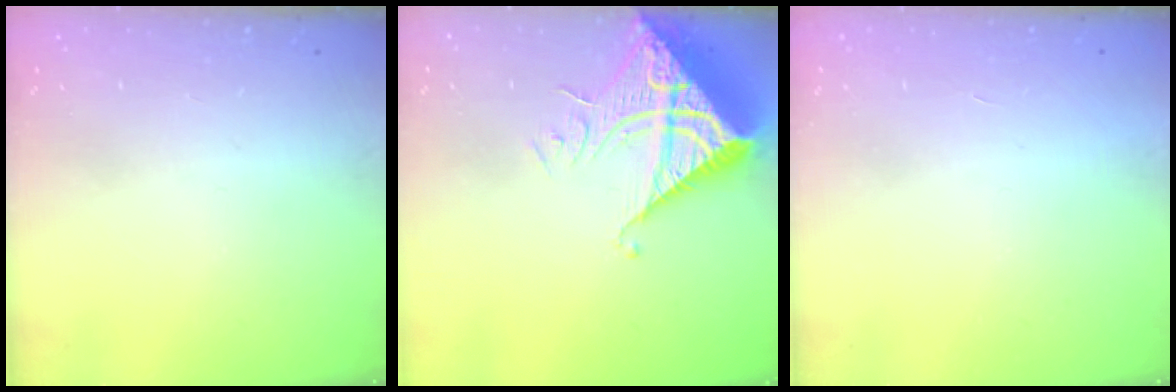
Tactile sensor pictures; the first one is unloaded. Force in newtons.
{"total": 11.5, "press": 11.5, "slide": 1.2}
{"total": 1.6, "press": 1.6, "slide": 0.1}